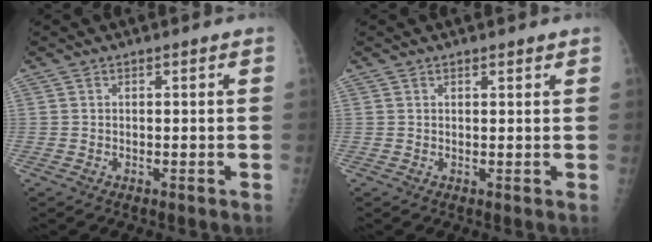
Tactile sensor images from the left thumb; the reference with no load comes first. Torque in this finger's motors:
{"motor_torque": [-0.38, -0.24, -0.49, -0.05, -0.04]}